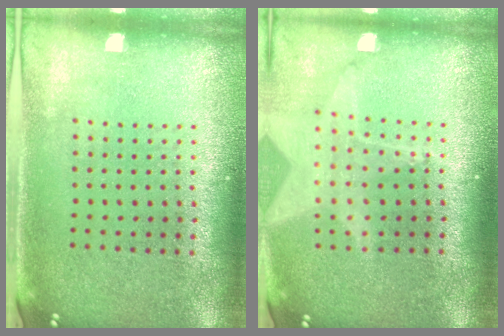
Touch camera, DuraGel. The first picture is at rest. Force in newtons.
{"total": 1.8, "press": 1.5, "slide": 1.1}